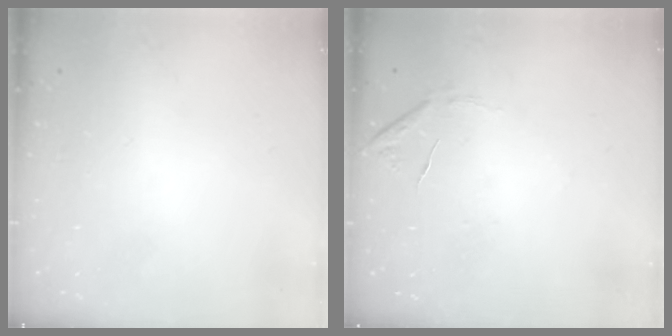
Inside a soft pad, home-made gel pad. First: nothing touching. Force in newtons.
{"total": 7.6, "press": 7.5, "slide": 0.3}